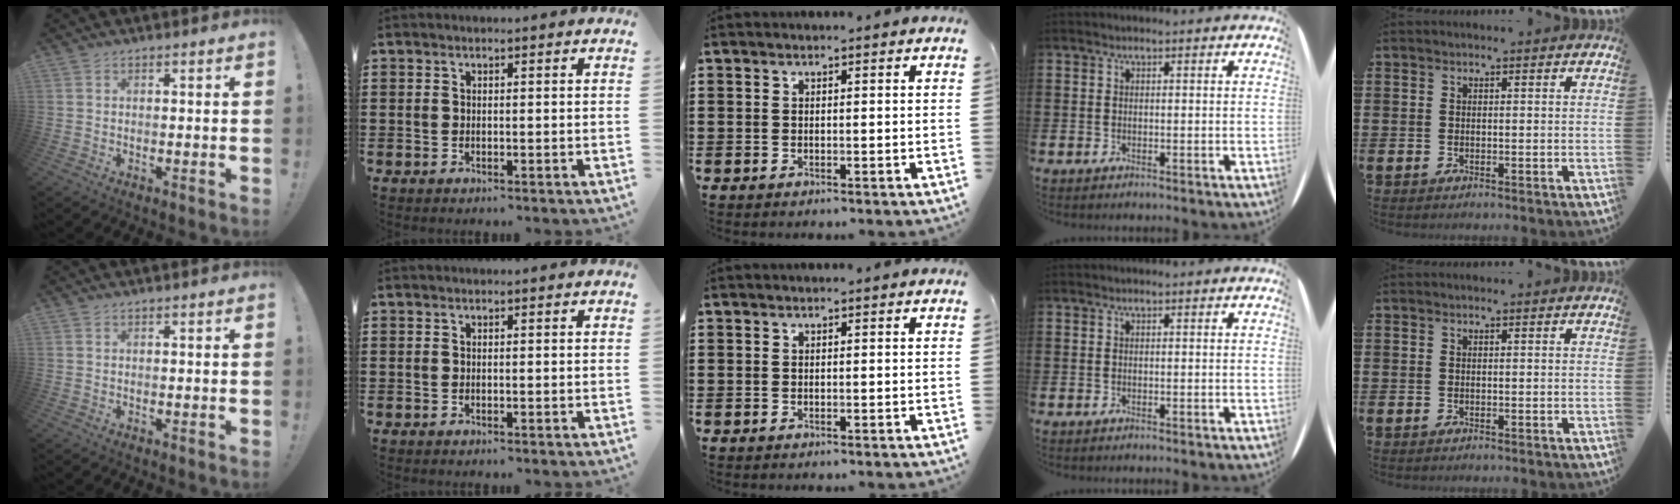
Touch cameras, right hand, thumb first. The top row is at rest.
{}